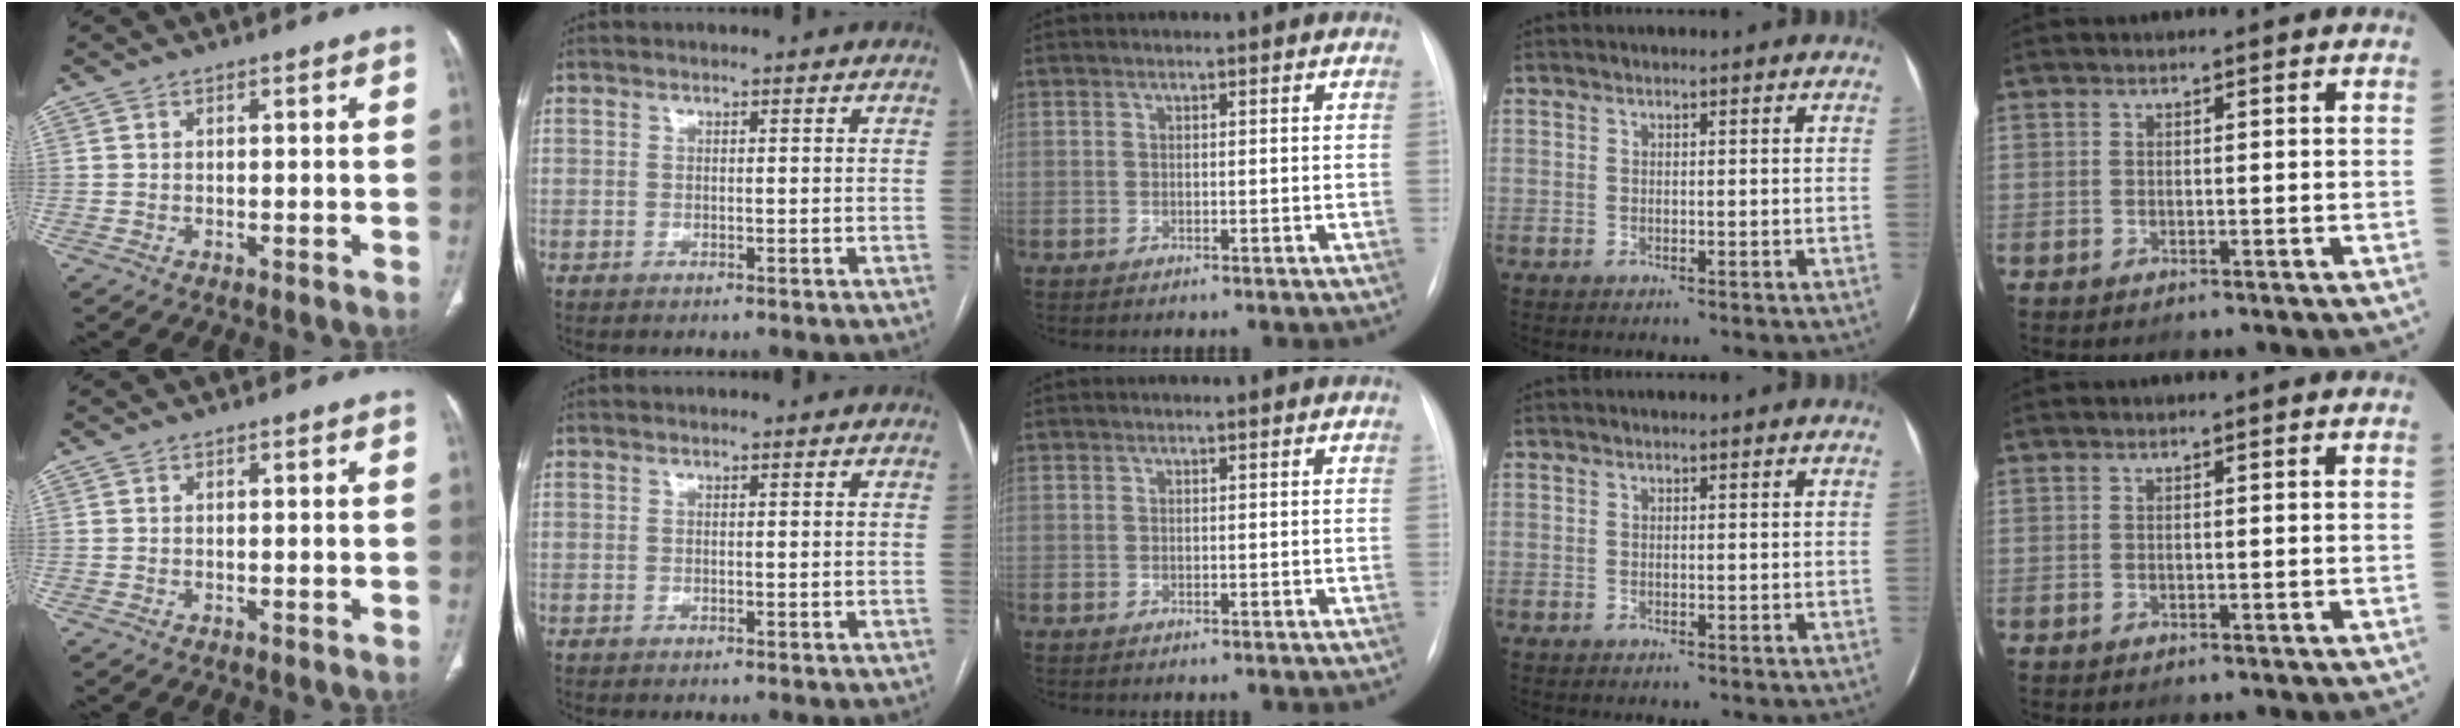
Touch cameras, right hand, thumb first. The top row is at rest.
{}